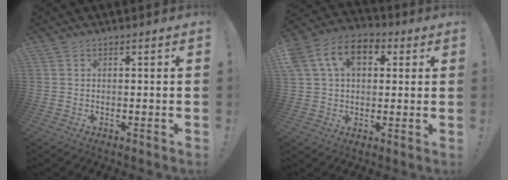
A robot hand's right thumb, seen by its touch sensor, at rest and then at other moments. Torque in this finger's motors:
{"motor_torque": [0.93, 1.10, 0.10, 0.09, 0.03]}